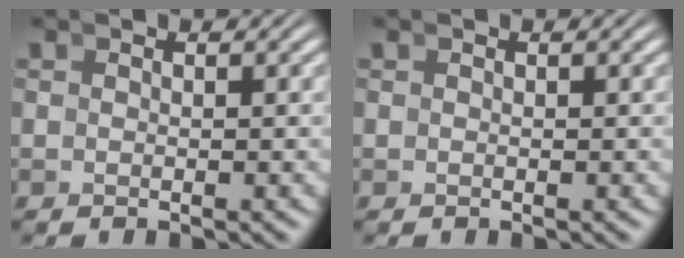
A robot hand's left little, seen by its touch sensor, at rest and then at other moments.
{"total": 0.0}